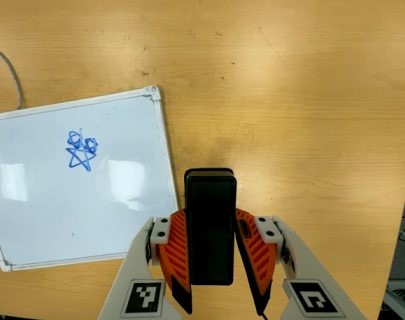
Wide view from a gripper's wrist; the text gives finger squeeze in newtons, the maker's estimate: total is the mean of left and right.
{"total": 5.8, "left": 4.6, "right": 7.0}